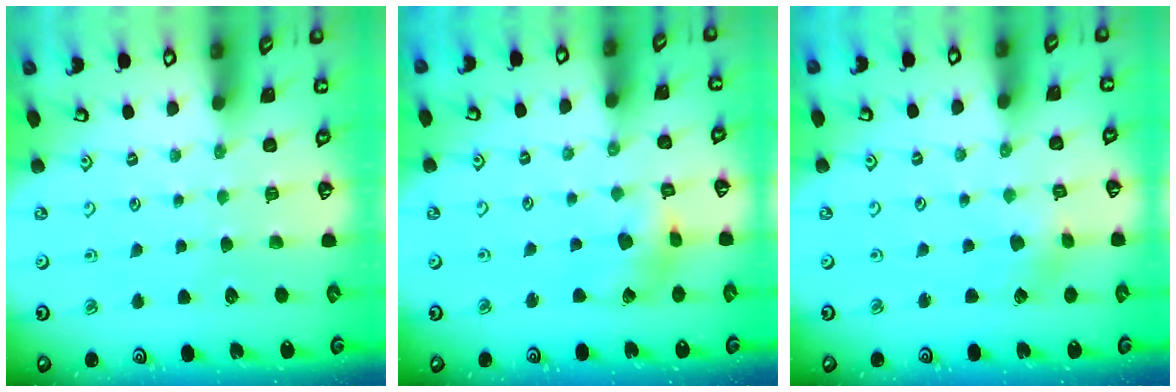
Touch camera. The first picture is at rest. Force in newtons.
{"total": 7.7, "press": 7.7, "slide": 0.9}
{"total": 1.9, "press": 1.9, "slide": 0.2}